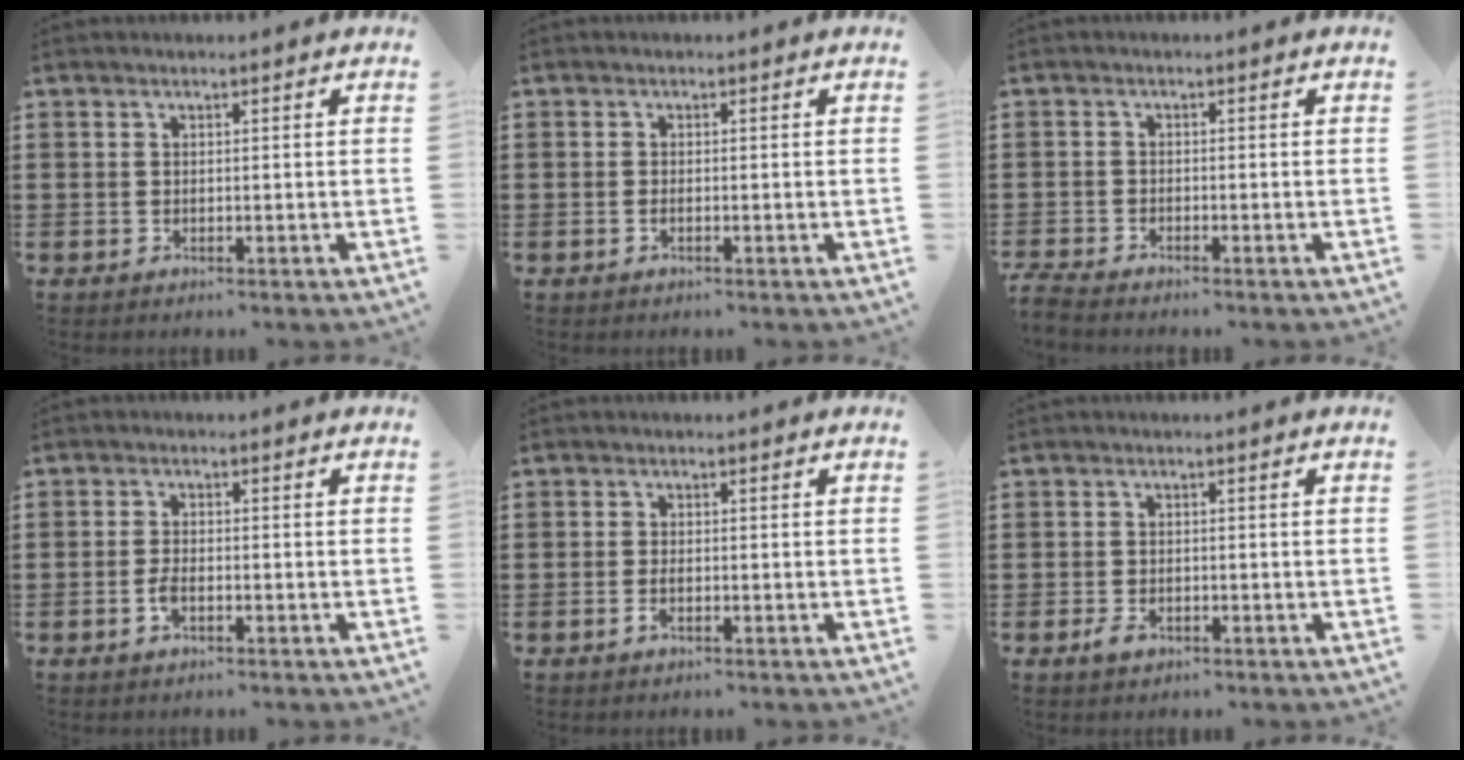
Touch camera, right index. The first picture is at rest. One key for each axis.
{"total": 0.6, "fx": -0.4, "fy": 0.0, "fz": 0.5, "tx": -0.009, "ty": -0.002, "tz": -0.007}
{"total": 2.1, "fx": -2.1, "fy": 0.0, "fz": 0.1, "tx": -0.013, "ty": -0.002, "tz": -0.046}
{"total": 2.4, "fx": -1.1, "fy": 0.8, "fz": 1.9, "tx": -0.052, "ty": -0.004, "tz": -0.024}
{"total": 1.4, "fx": -0.6, "fy": 0.3, "fz": 1.2, "tx": -0.032, "ty": -0.008, "tz": -0.011}
{"total": 1.6, "fx": -0.9, "fy": 1.0, "fz": 1.0, "tx": -0.026, "ty": -0.003, "tz": -0.018}